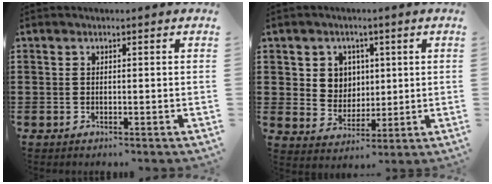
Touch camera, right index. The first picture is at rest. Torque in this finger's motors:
{"motor_torque": [0.64, -0.60, 0.43, 0.06]}